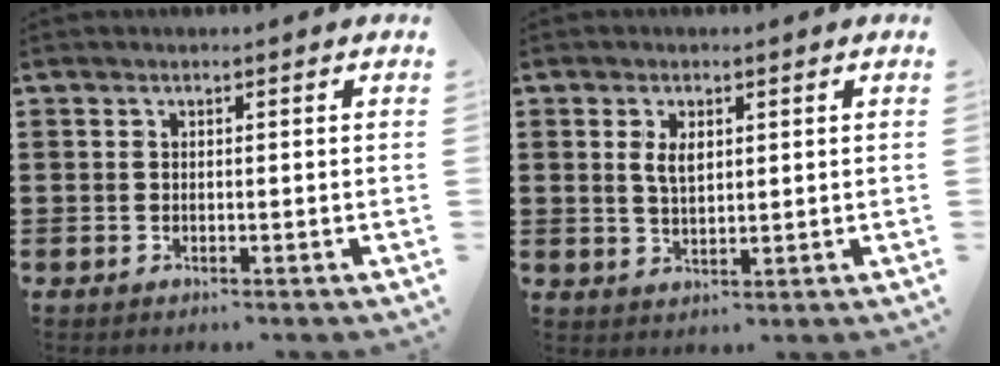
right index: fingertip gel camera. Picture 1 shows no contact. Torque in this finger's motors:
{"motor_torque": [0.04, 0.03, 0.27, 0.05]}